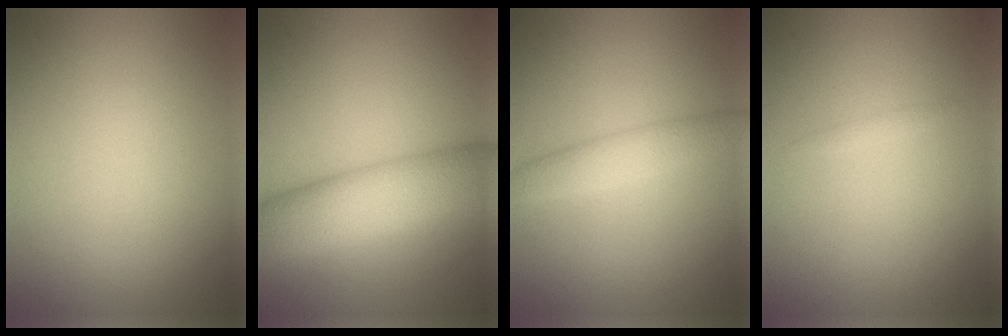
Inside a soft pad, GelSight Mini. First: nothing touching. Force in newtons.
{"total": 9.9, "press": 9.8, "slide": 0.4}
{"total": 2.9, "press": 2.9, "slide": 0.2}
{"total": 0.6, "press": 0.6, "slide": 0.0}